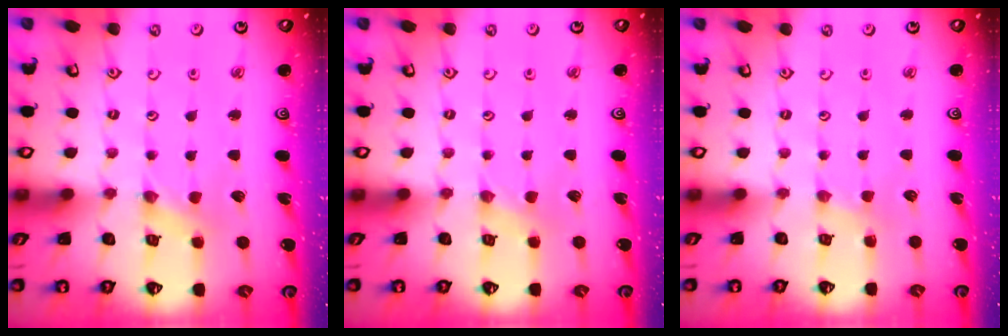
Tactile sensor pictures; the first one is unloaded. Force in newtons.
{"total": 0.0}
{"total": 1.3, "press": 1.2, "slide": 0.3}